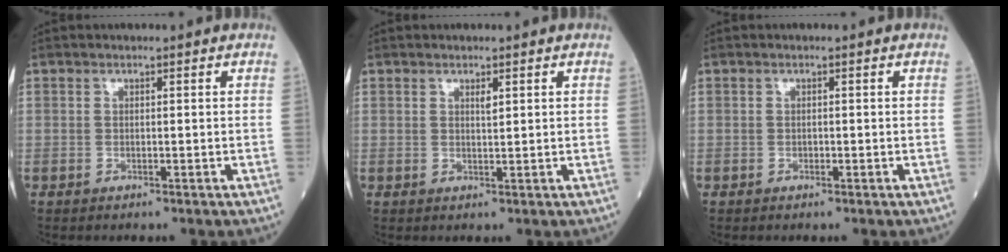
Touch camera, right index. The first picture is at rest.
{"total": 1.1, "force": [0.6, 0.2, 0.9], "torque": [-0.019, -0.003, 0.010]}
{"total": 0.0}